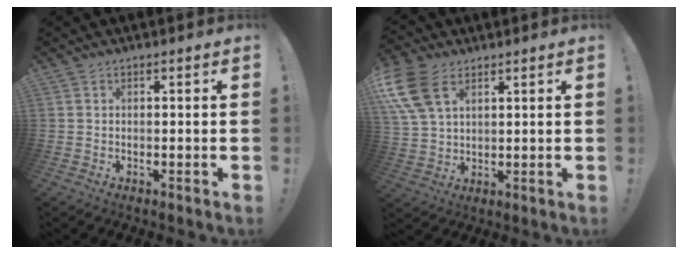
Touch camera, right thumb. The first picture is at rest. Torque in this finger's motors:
{"motor_torque": [-0.08, 1.42, 1.75, 1.01, 0.26]}